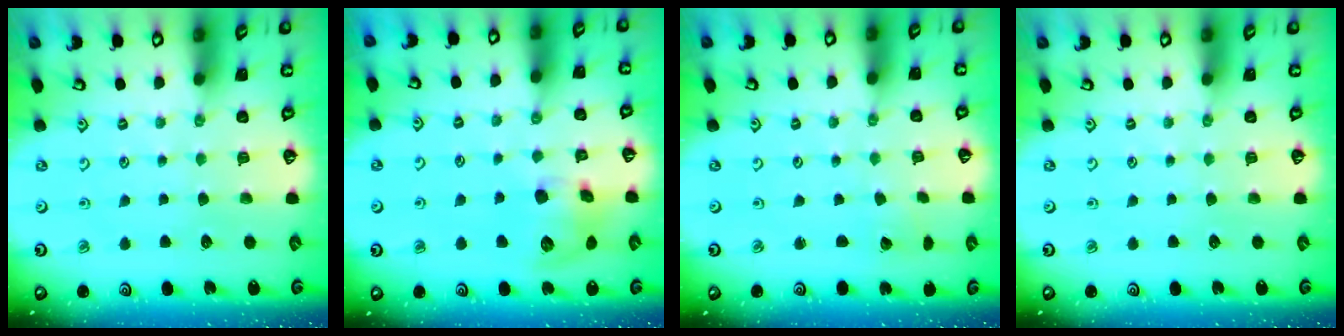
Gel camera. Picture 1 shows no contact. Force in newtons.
{"total": 10.7, "press": 10.6, "slide": 1.8}
{"total": 1.5, "press": 1.5, "slide": 0.0}
{"total": 0.0}